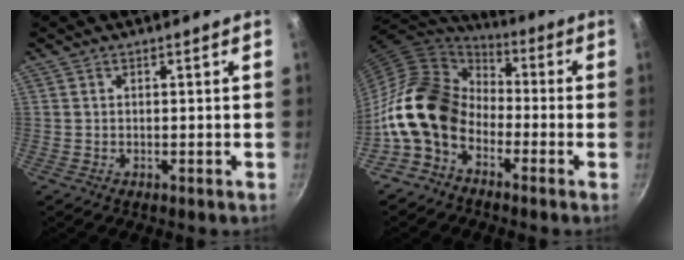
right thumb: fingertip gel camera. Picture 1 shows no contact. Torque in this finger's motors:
{"motor_torque": [0.38, 0.72, 1.32, -1.44, 0.50]}